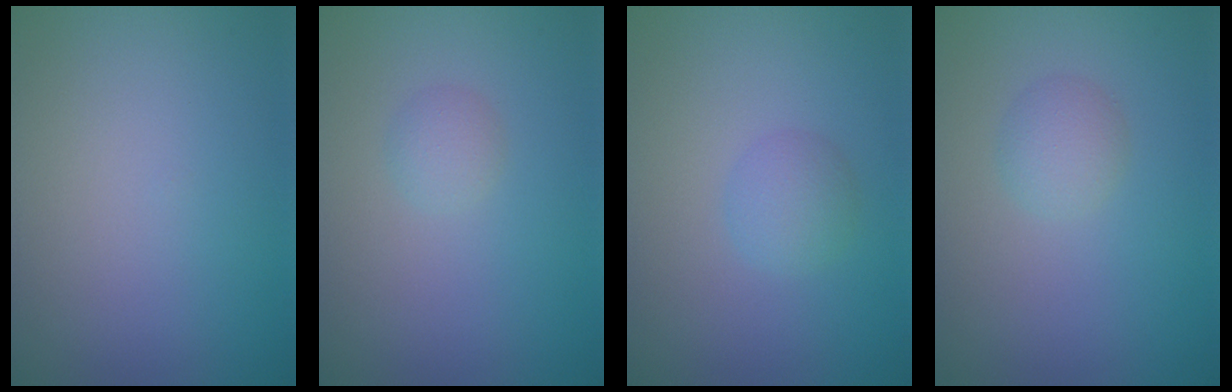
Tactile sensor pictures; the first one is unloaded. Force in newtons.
{"total": 1.2, "press": 1.2, "slide": 0.0}
{"total": 1.9, "press": 1.9, "slide": 0.1}
{"total": 1.8, "press": 1.8, "slide": 0.1}